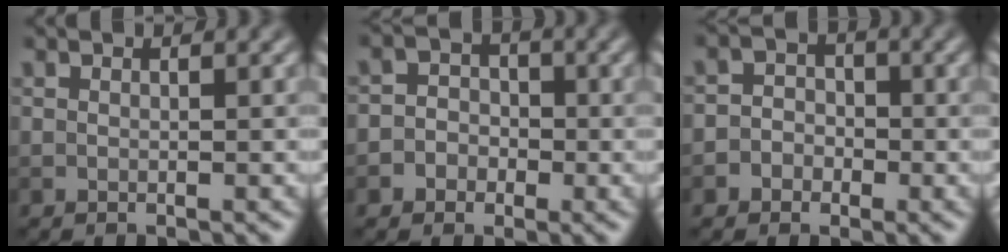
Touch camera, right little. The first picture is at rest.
{"total": 3.4, "force": [-1.0, 3.1, 0.8], "torque": [0.022, 0.015, -0.035]}
{"total": 3.0, "force": [-0.9, 2.7, 0.8], "torque": [0.019, 0.014, -0.036]}